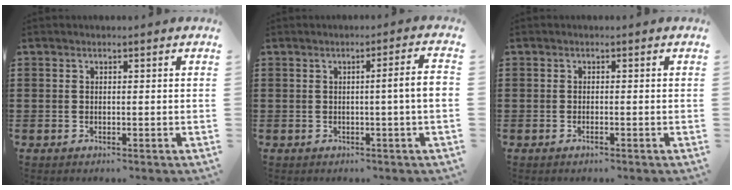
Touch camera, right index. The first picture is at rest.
{"total": 4.5, "force": [-0.1, -0.3, 4.5], "torque": [-0.070, -0.008, -0.007]}
{"total": 0.7, "force": [-0.4, 0.1, 0.5], "torque": [-0.011, -0.003, -0.008]}